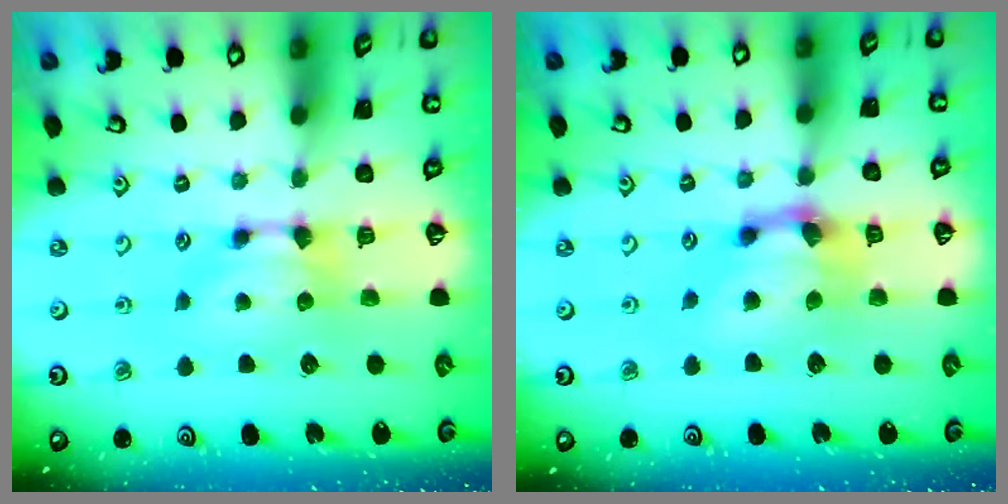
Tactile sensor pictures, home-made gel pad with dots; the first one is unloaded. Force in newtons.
{"total": 3.9, "press": 3.2, "slide": 2.1}